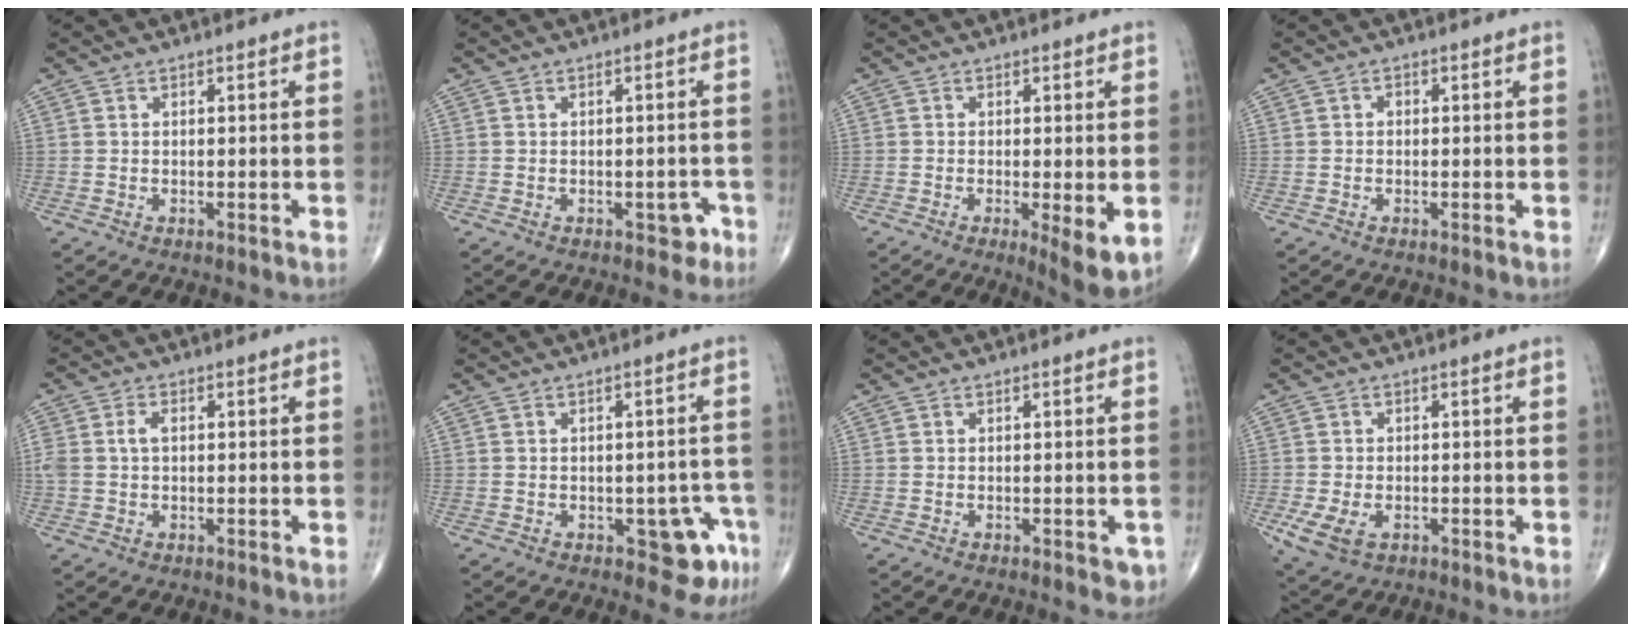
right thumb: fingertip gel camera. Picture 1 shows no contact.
{"total": 2.9, "force": [-1.4, 1.7, 1.8], "torque": [-0.006, 0.015, -0.015]}
{"total": 6.2, "force": [-1.3, 1.7, 5.9], "torque": [-0.092, -0.020, -0.021]}
{"total": 0.8, "force": [-0.1, 0.6, 0.4], "torque": [-0.001, 0.003, -0.008]}
{"total": 3.6, "force": [0.5, 2.2, 2.8], "torque": [-0.076, 0.014, 0.010]}
{"total": 6.3, "force": [-2.8, 3.4, 4.5], "torque": [-0.021, 0.016, -0.029]}
{"total": 2.4, "force": [-1.0, 1.3, 1.7], "torque": [-0.003, 0.001, -0.011]}
{"total": 5.7, "force": [-1.9, 3.7, 3.9], "torque": [-0.083, -0.003, -0.028]}